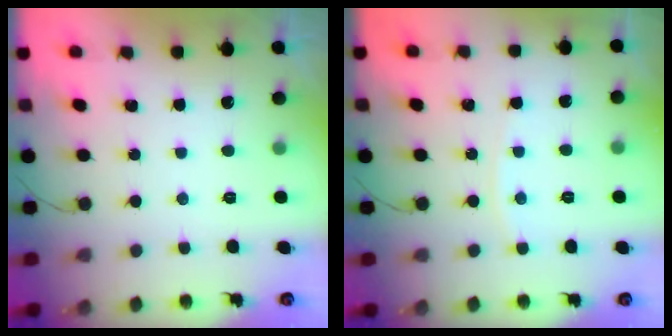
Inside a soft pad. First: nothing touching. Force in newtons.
{"total": 2.3, "press": 2.2, "slide": 0.3}